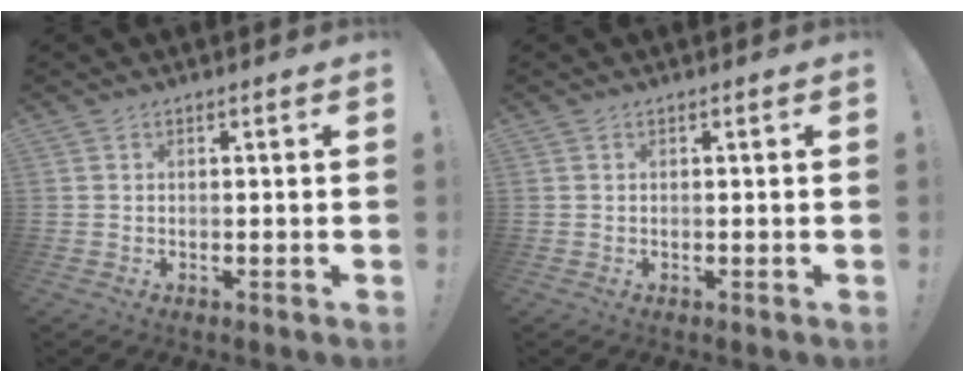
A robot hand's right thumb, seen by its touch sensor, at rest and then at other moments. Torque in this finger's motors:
{"motor_torque": [-0.22, -0.02, -0.09, 0.09, 0.03]}